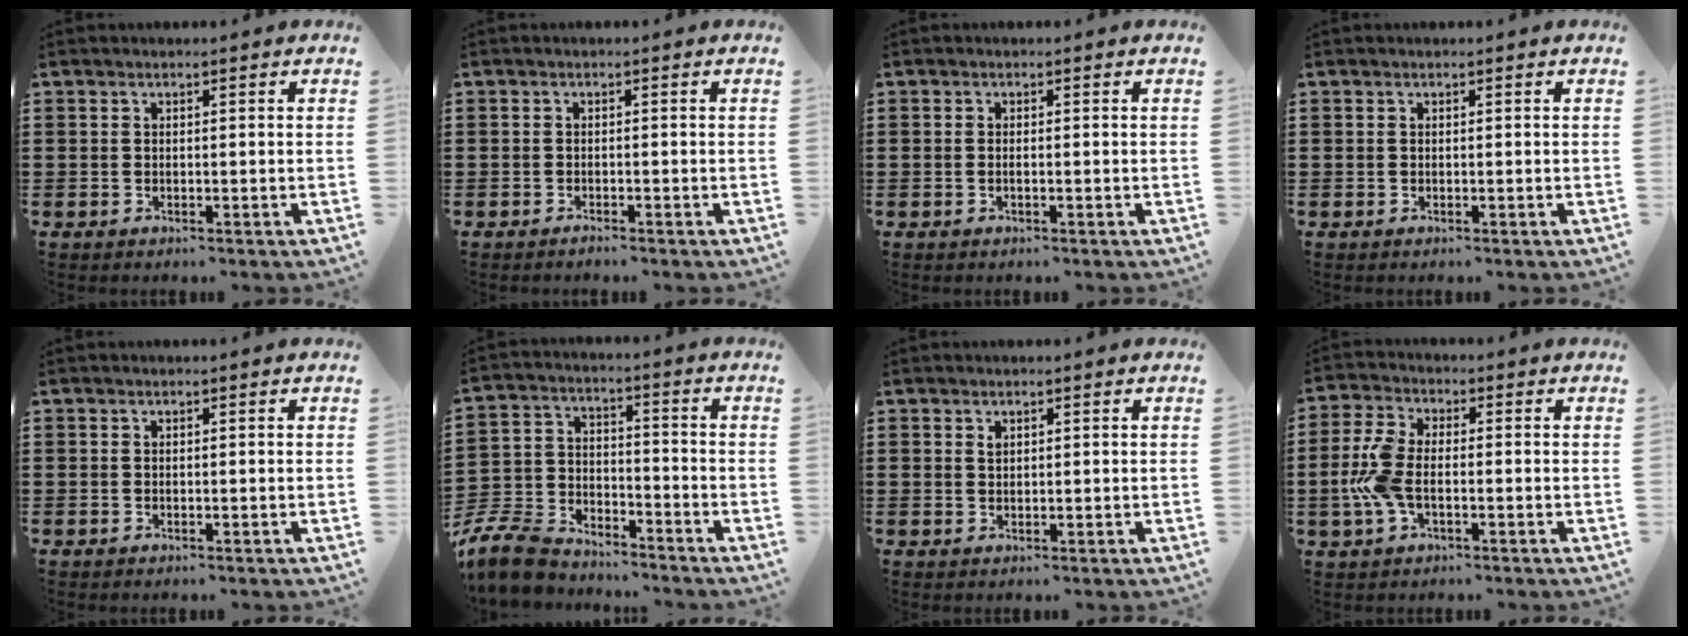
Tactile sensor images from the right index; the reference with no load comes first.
{"total": 0.8, "force": [-0.8, 0.0, 0.2], "torque": [-0.006, -0.004, -0.015]}
{"total": 0.5, "force": [-0.2, 0.0, 0.5], "torque": [-0.010, -0.003, -0.003]}
{"total": 0.0}
{"total": 0.0}
{"total": 9.4, "force": [-8.8, 2.5, 2.4], "torque": [-0.071, 0.015, -0.178]}
{"total": 0.8, "force": [0.5, 0.5, 0.4], "torque": [-0.010, 0.001, 0.010]}
{"total": 7.2, "force": [-1.3, 3.8, 6.0], "torque": [-0.155, -0.007, -0.032]}